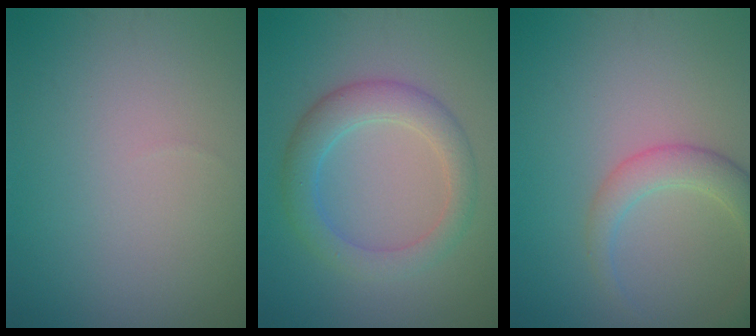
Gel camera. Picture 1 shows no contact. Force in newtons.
{"total": 4.3, "press": 4.3, "slide": 0.1}
{"total": 3.3, "press": 3.3, "slide": 0.1}